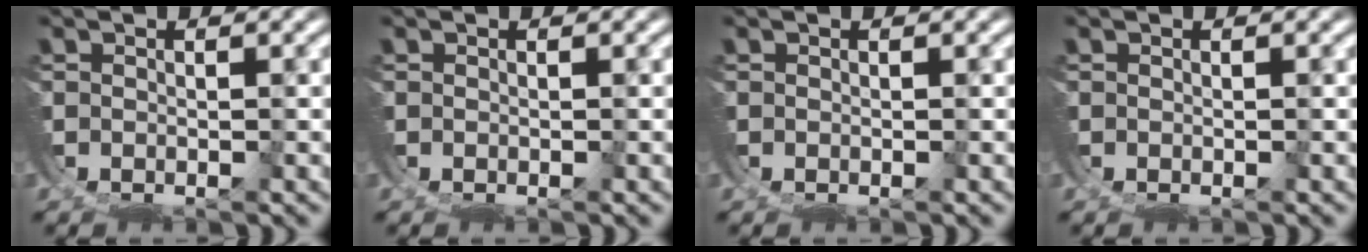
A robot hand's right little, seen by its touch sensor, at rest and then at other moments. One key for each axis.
{"total": 0.0}
{"total": 0.0}
{"total": 0.0}